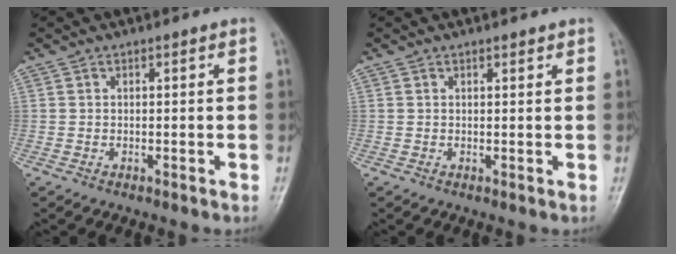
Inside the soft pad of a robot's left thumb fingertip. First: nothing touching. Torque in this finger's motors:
{"motor_torque": [-0.11, -0.09, 0.07, 0.08, 0.02]}